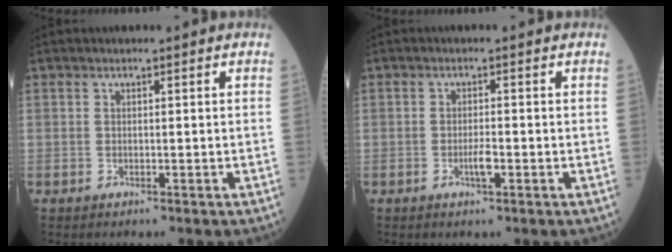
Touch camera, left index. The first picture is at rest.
{"total": 1.8, "force": [-0.7, 0.3, 1.7], "torque": [-0.033, -0.001, -0.011]}